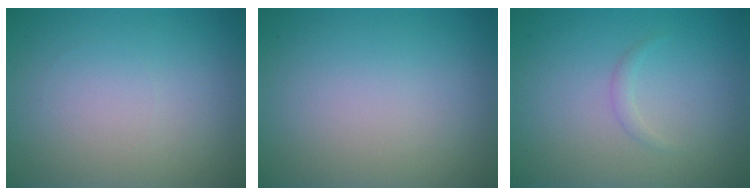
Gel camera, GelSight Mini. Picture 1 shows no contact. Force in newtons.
{"total": 0.0}
{"total": 0.8, "press": 0.8, "slide": 0.0}